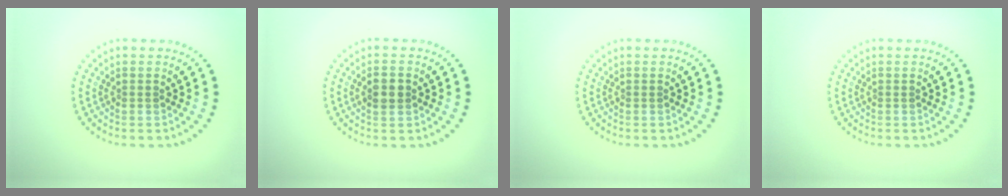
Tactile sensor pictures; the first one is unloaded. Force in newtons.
{"total": 2.0, "press": 2.0, "slide": 0.2}
{"total": 0.0}
{"total": 0.0}